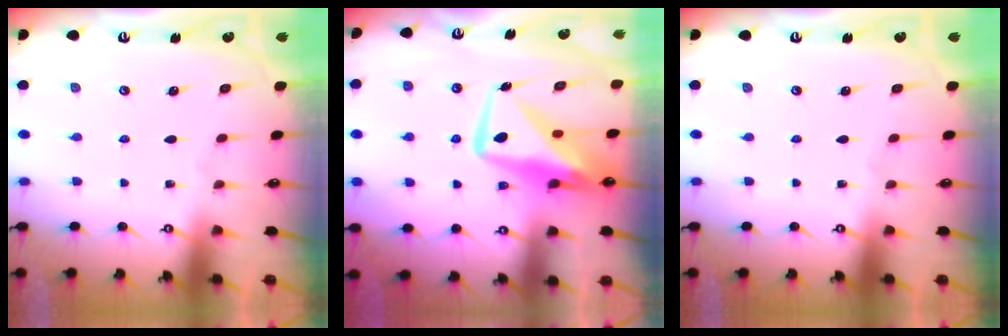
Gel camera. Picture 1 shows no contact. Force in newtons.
{"total": 13.8, "press": 13.8, "slide": 1.1}
{"total": 0.0}